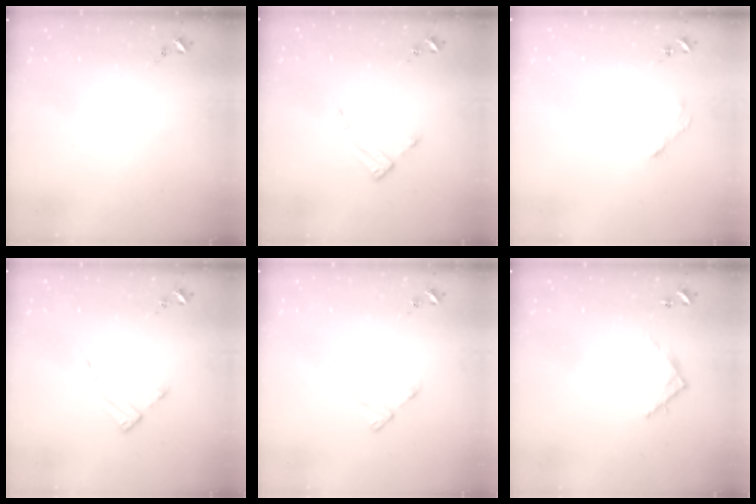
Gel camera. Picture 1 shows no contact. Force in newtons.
{"total": 2.6, "press": 2.6, "slide": 0.4}
{"total": 2.5, "press": 2.5, "slide": 0.3}
{"total": 2.6, "press": 2.6, "slide": 0.4}
{"total": 3.1, "press": 3.1, "slide": 0.4}
{"total": 5.5, "press": 5.5, "slide": 0.3}